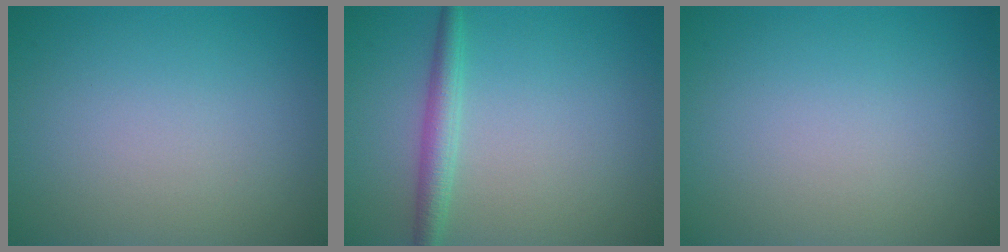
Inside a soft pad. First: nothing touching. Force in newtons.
{"total": 2.3, "press": 2.3, "slide": 0.1}
{"total": 0.0}